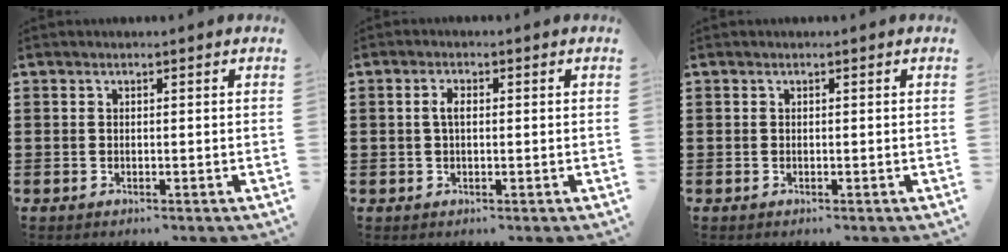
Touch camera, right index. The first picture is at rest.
{"total": 2.1, "force": [0.1, 0.8, 1.9], "torque": [-0.040, 0.004, 0.000]}
{"total": 0.0}